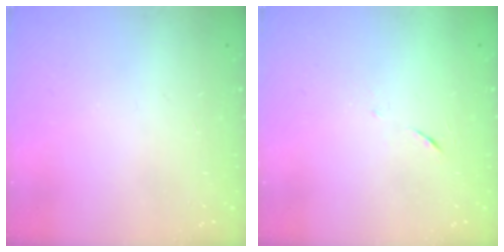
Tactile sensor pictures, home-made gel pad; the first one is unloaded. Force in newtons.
{"total": 6.2, "press": 6.1, "slide": 0.7}